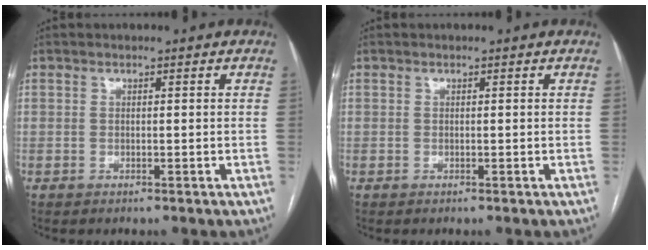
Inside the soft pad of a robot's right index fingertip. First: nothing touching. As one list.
[{"total": 0.0}]